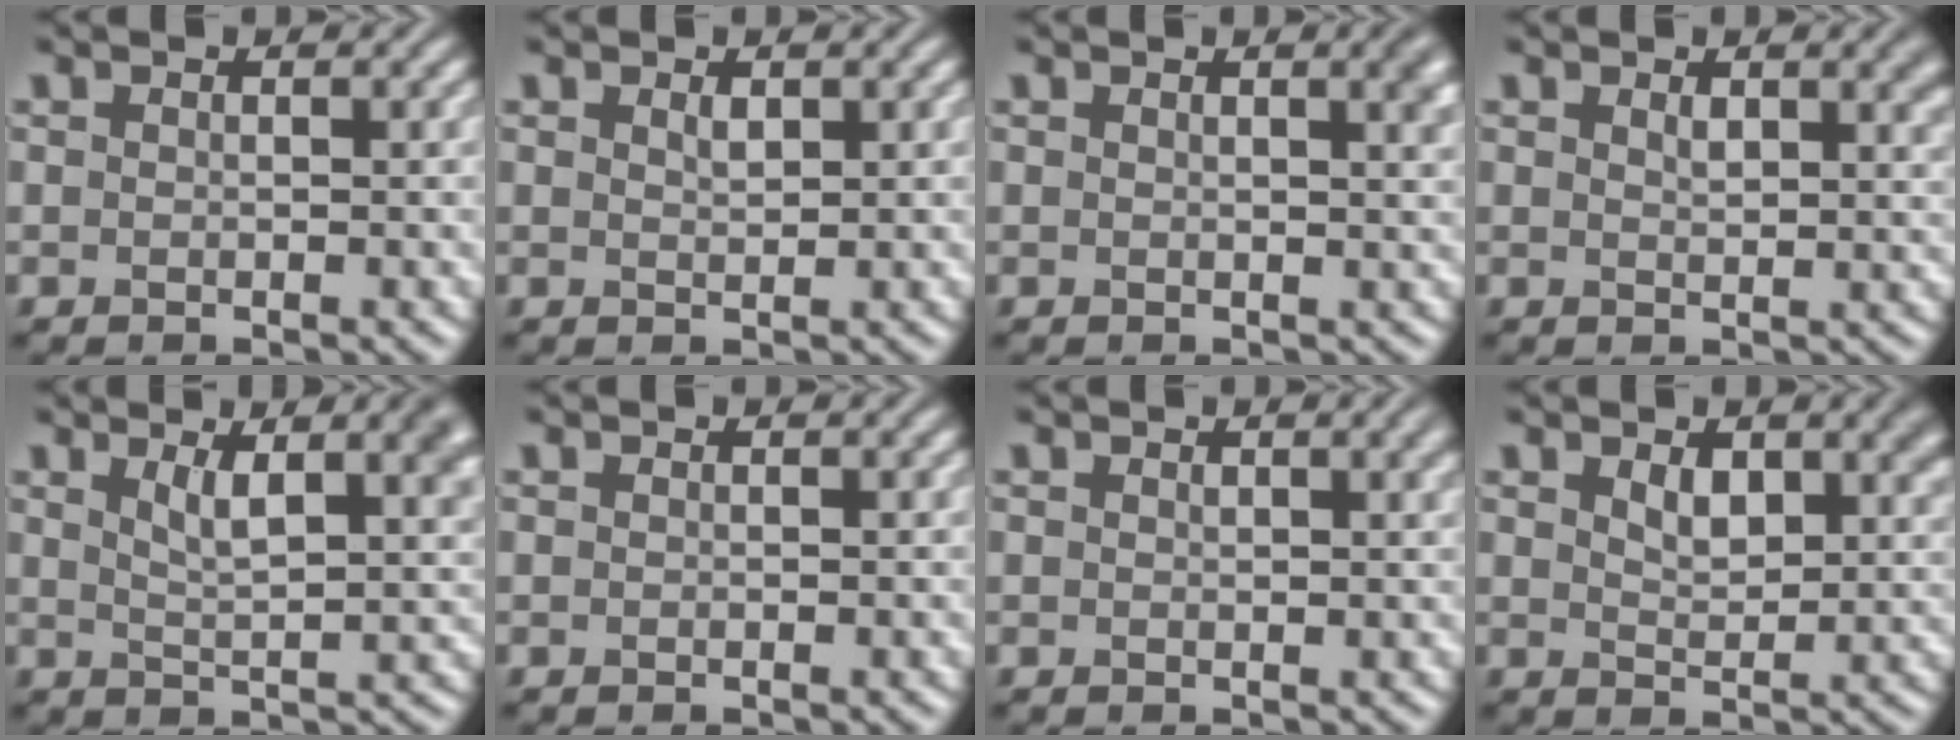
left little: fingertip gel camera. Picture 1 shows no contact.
{"total": 0.8, "force": [0.5, 0.3, 0.5], "torque": [-0.012, -0.002, 0.011]}
{"total": 2.7, "force": [1.1, 1.0, 2.2], "torque": [-0.012, 0.007, 0.012]}
{"total": 2.6, "force": [1.4, 0.9, 2.0], "torque": [-0.022, 0.001, 0.024]}
{"total": 5.2, "force": [2.3, 1.8, 4.4], "torque": [-0.057, 0.003, 0.034]}
{"total": 0.0}
{"total": 1.8, "force": [1.0, 0.6, 1.5], "torque": [-0.017, 0.001, 0.017]}
{"total": 3.4, "force": [1.7, 1.8, 2.4], "torque": [-0.039, -0.002, 0.032]}